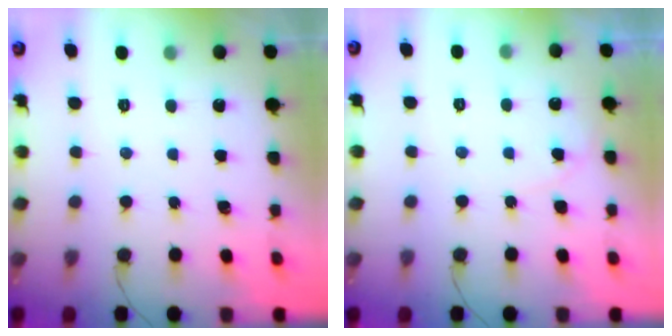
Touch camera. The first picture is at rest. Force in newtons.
{"total": 6.2, "press": 6.2, "slide": 0.7}